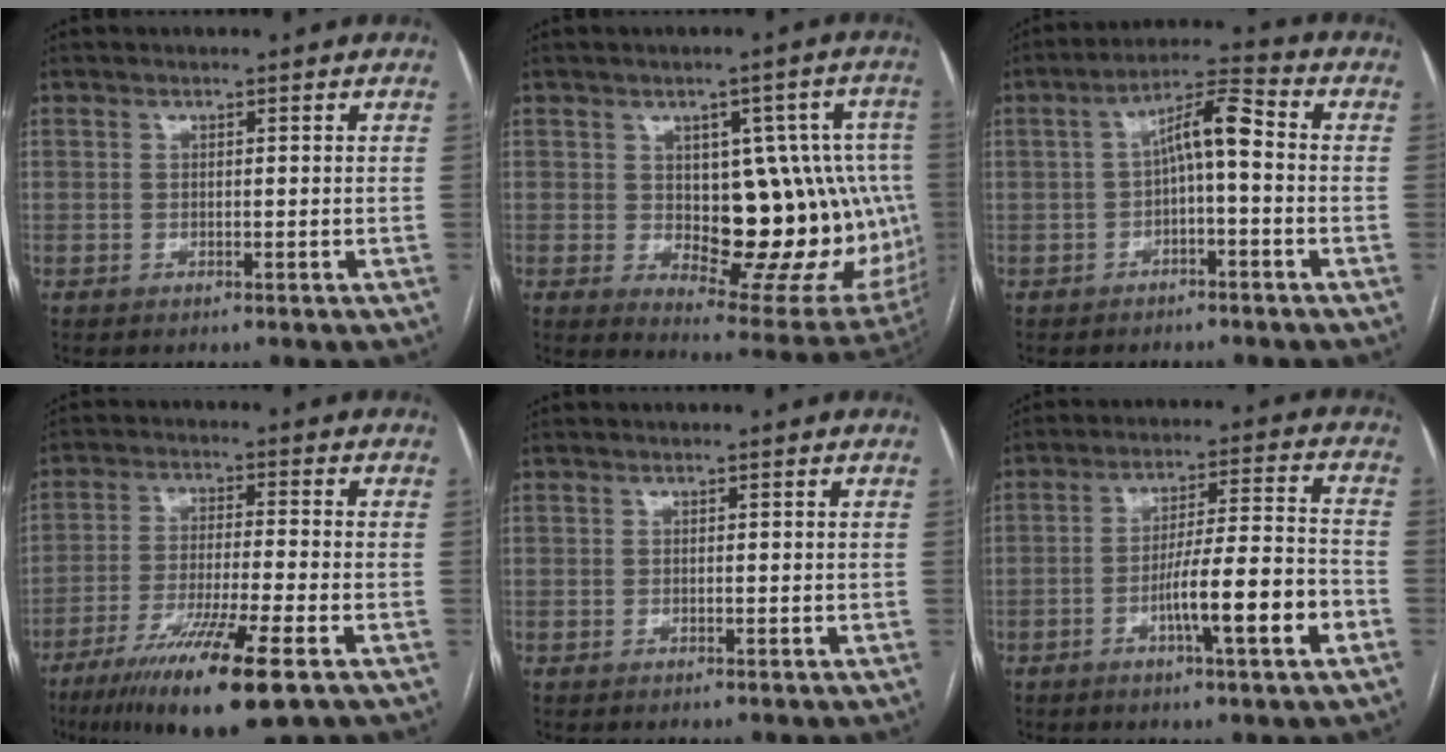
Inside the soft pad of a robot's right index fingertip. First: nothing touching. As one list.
[{"total": 19.5, "force": [-0.5, 9.1, 17.3], "torque": [-0.161, 0.026, 0.022]}, {"total": 6.9, "force": [-0.4, 1.5, 6.8], "torque": [-0.118, 0.032, -0.008]}, {"total": 13.8, "force": [-8.1, 0.3, 11.3], "torque": [-0.210, -0.040, -0.140]}, {"total": 0.0}, {"total": 11.3, "force": [-4.4, 0.3, 10.4], "torque": [-0.166, 0.007, -0.067]}]